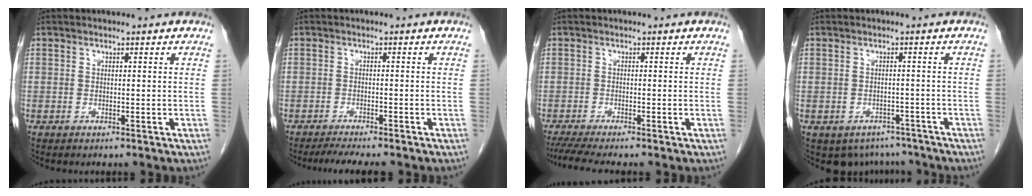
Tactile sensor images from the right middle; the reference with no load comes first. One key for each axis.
{"total": 5.2, "fx": -4.4, "fy": 0.4, "fz": 2.7, "tx": -0.037, "ty": -0.010, "tz": -0.068}
{"total": 5.1, "fx": -4.3, "fy": -0.4, "fz": 2.7, "tx": -0.042, "ty": -0.016, "tz": -0.073}
{"total": 6.3, "fx": -4.8, "fy": 3.9, "fz": 0.7, "tx": 0.002, "ty": 0.009, "tz": -0.060}